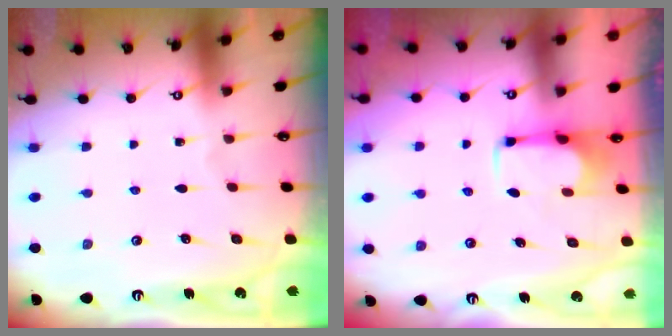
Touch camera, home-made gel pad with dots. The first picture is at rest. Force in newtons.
{"total": 2.6, "press": 2.4, "slide": 0.9}